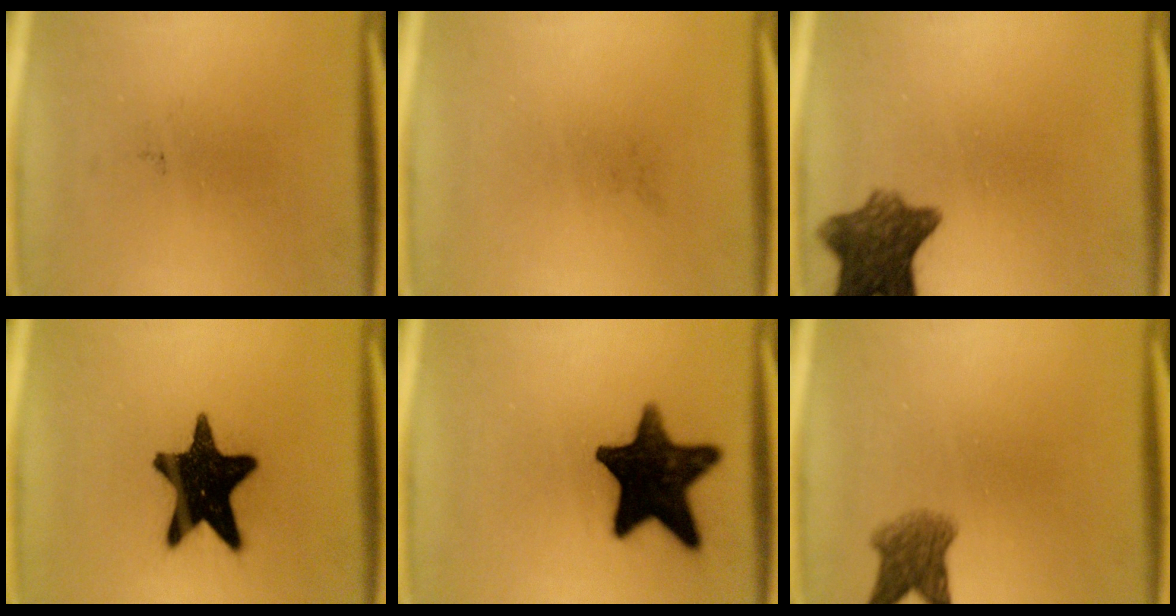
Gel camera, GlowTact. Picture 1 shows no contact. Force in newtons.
{"total": 0.0}
{"total": 9.0}
{"total": 18.0}
{"total": 16.2}
{"total": 4.6}